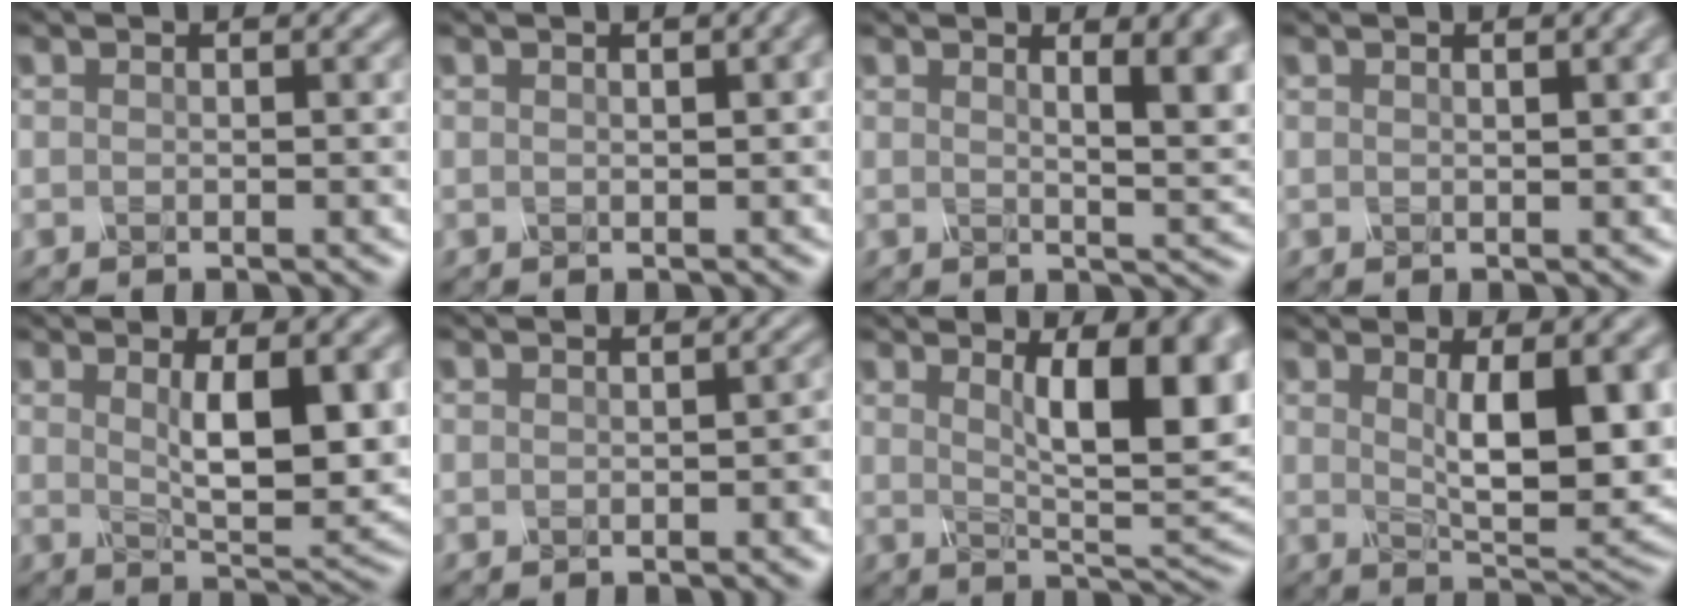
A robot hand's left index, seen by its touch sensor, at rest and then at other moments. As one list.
[{"total": 2.0, "force": [0.7, 0.6, 1.7], "torque": [-0.013, 0.006, 0.010]}, {"total": 6.5, "force": [2.4, 2.2, 5.6], "torque": [-0.043, 0.004, 0.031]}, {"total": 2.4, "force": [1.0, 0.8, 2.0], "torque": [-0.015, 0.006, 0.010]}, {"total": 6.8, "force": [1.5, 2.0, 6.3], "torque": [-0.098, -0.008, 0.030]}, {"total": 1.0, "force": [-0.2, 0.5, 0.8], "torque": [-0.011, 0.000, 0.000]}, {"total": 10.4, "force": [3.0, 3.3, 9.4], "torque": [-0.109, 0.002, 0.045]}, {"total": 7.6, "force": [1.5, 2.3, 7.1], "torque": [-0.109, -0.010, 0.033]}]